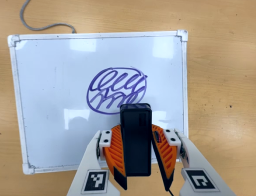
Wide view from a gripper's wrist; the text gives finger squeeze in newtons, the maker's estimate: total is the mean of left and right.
{"total": 7.4, "left": 6.4, "right": 8.3}